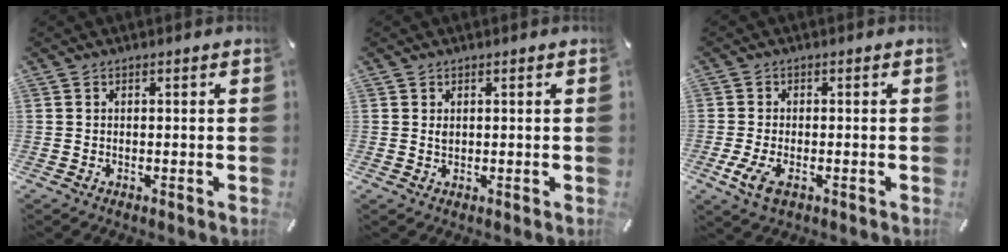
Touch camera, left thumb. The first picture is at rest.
{"total": 0.8, "force": [0.3, 0.4, 0.5], "torque": [-0.011, -0.001, 0.007]}
{"total": 4.6, "force": [-1.8, 2.2, 3.7], "torque": [-0.091, -0.008, -0.035]}